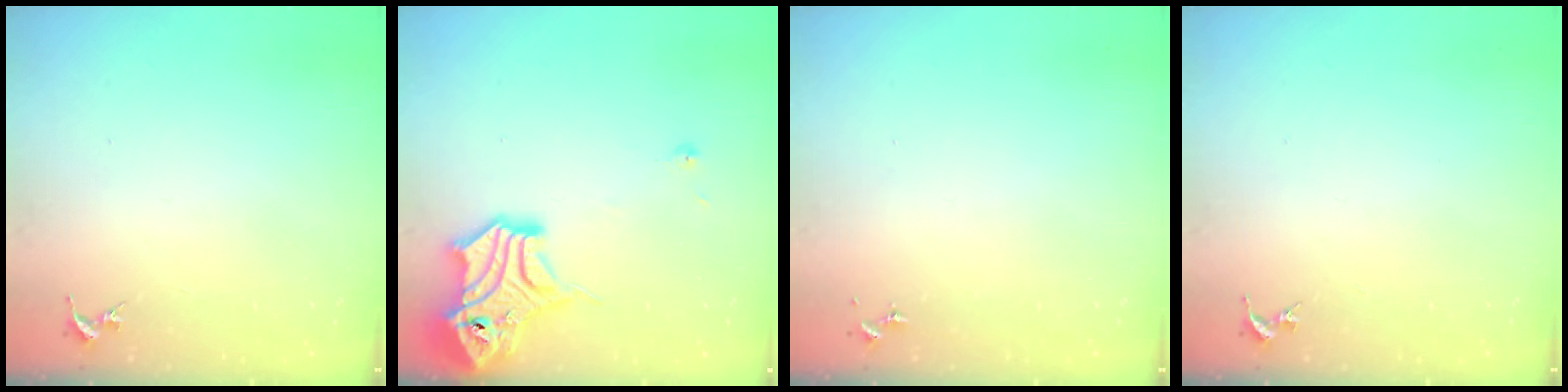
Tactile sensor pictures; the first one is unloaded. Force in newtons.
{"total": 15.5, "press": 15.4, "slide": 1.8}
{"total": 0.0}
{"total": 0.0}